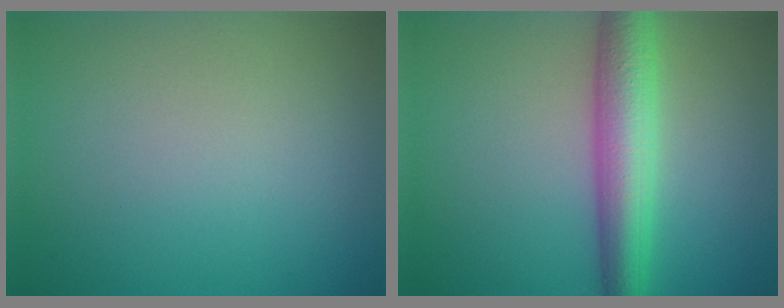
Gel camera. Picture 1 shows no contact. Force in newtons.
{"total": 6.0, "press": 6.0, "slide": 0.1}